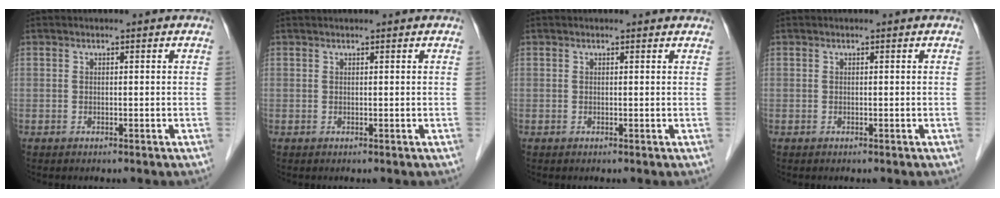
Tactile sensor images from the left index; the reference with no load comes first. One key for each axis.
{"total": 1.3, "fx": 1.2, "fy": 0.0, "fz": 0.5, "tx": -0.007, "ty": 0.021, "tz": 0.022}
{"total": 2.0, "fx": 1.9, "fy": 0.4, "fz": 0.3, "tx": -0.013, "ty": 0.015, "tz": 0.017}
{"total": 0.0}